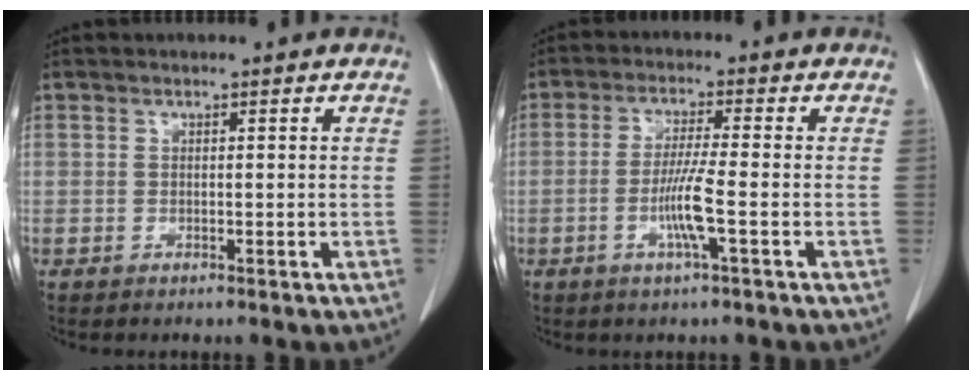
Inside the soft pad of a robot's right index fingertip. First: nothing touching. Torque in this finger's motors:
{"motor_torque": [0.96, -0.12, 0.51, 0.06]}